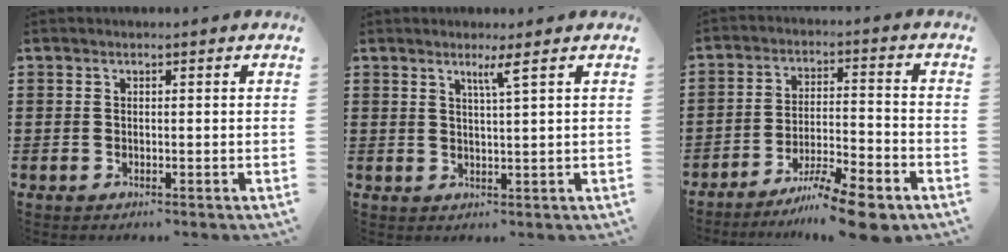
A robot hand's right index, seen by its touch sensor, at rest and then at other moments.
{"total": 2.5, "force": [1.6, -0.5, 1.9], "torque": [-0.039, -0.008, 0.025]}
{"total": 8.8, "force": [-7.1, 0.8, 5.2], "torque": [-0.091, 0.007, -0.134]}